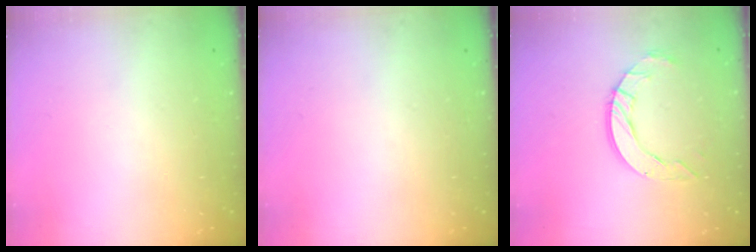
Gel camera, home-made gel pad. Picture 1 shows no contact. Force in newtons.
{"total": 0.0}
{"total": 8.1, "press": 8.0, "slide": 0.3}